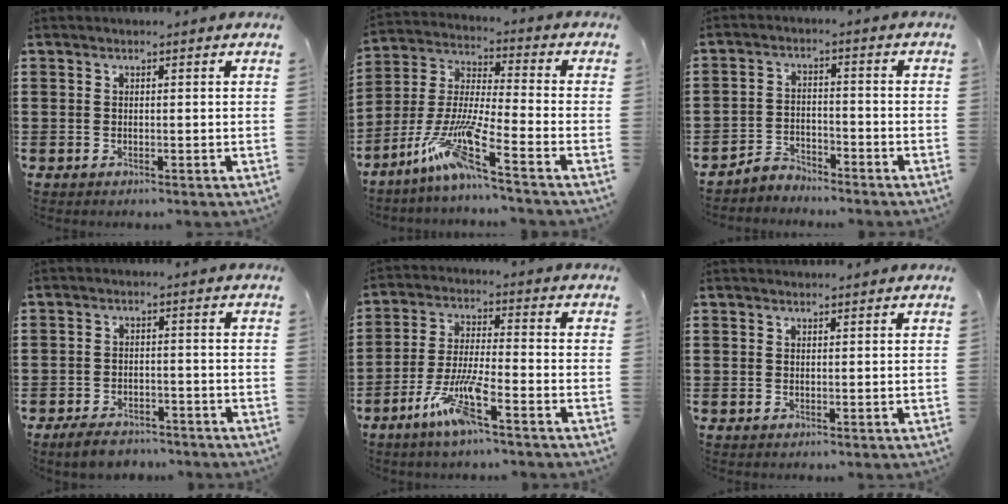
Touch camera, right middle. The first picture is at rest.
{"total": 10.2, "force": [-6.9, 0.4, 7.4], "torque": [-0.172, -0.022, -0.144]}
{"total": 3.5, "force": [-3.5, 0.4, -0.2], "torque": [-0.006, 0.003, -0.075]}
{"total": 3.7, "force": [-3.4, 1.1, 1.0], "torque": [-0.025, 0.007, -0.070]}
{"total": 8.2, "force": [-5.1, 1.0, 6.4], "torque": [-0.141, -0.009, -0.098]}
{"total": 0.6, "force": [0.5, 0.2, -0.1], "torque": [-0.001, 0.001, 0.011]}